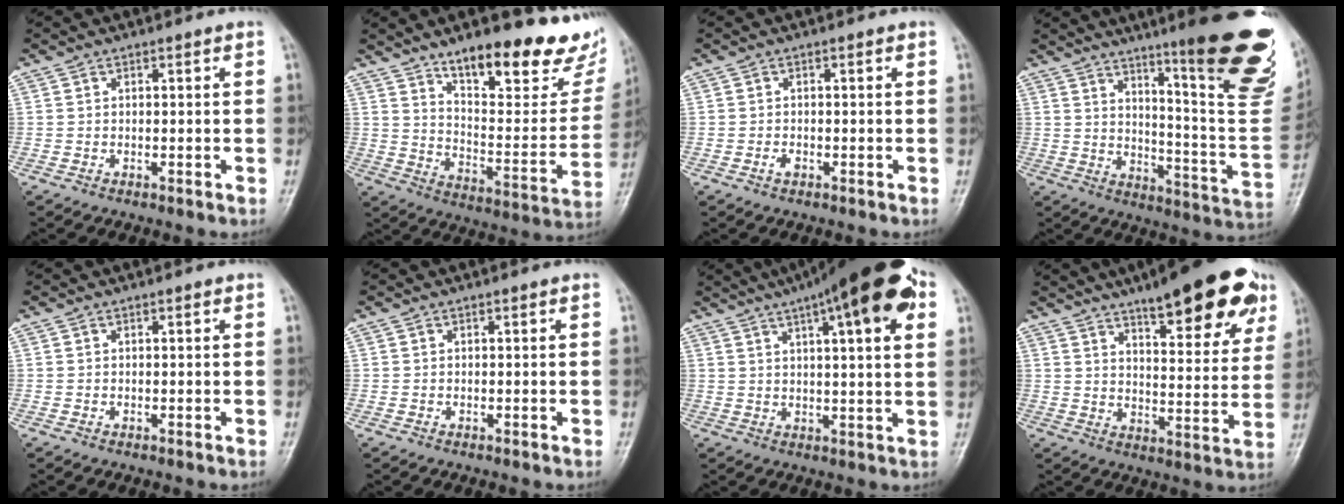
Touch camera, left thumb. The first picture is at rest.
{"total": 24.9, "force": [17.2, 8.6, 15.9], "torque": [-0.168, -0.096, 0.252]}
{"total": 1.1, "force": [-0.5, 0.6, 0.7], "torque": [-0.012, 0.001, -0.011]}
{"total": 26.9, "force": [15.0, 4.2, 21.9], "torque": [-0.238, -0.077, 0.214]}
{"total": 0.0}
{"total": 0.0}
{"total": 19.5, "force": [9.5, 4.9, 16.3], "torque": [-0.231, 0.007, 0.134]}
{"total": 21.2, "force": [13.4, 6.1, 15.3], "torque": [-0.174, -0.042, 0.184]}